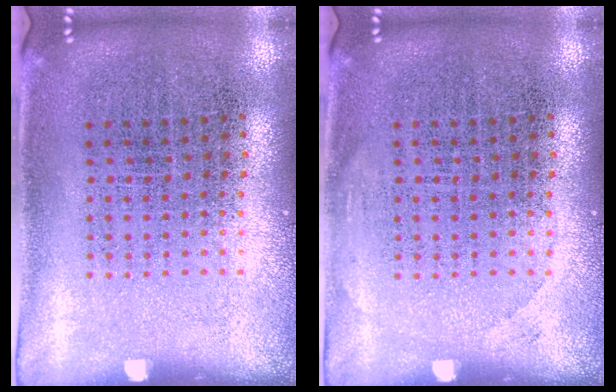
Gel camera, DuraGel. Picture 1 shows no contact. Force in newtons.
{"total": 0.7, "press": 0.6, "slide": 0.1}